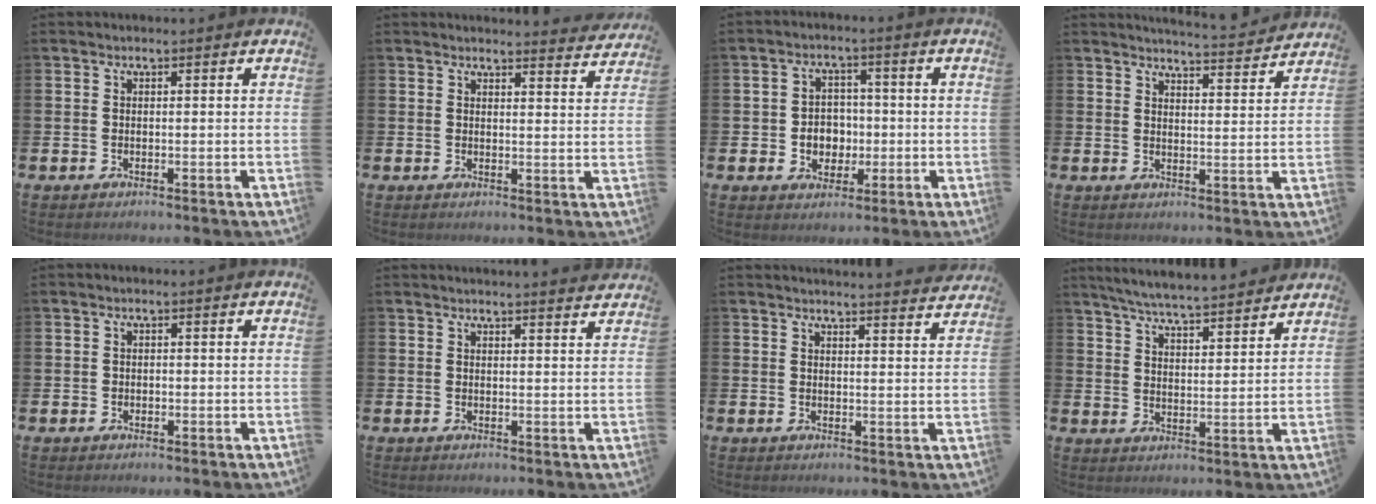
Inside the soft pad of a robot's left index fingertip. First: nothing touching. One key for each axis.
{"total": 3.0, "fx": 3.0, "fy": 0.1, "fz": -0.1, "tx": 0.016, "ty": -0.027, "tz": 0.050}
{"total": 4.1, "fx": -0.4, "fy": 3.8, "fz": 1.5, "tx": -0.022, "ty": 0.002, "tz": -0.017}
{"total": 4.8, "fx": 4.8, "fy": -0.2, "fz": 0.5, "tx": -0.009, "ty": -0.036, "tz": 0.081}
{"total": 0.7, "fx": -0.1, "fy": 0.7, "fz": 0.2, "tx": -0.002, "ty": 0.005, "tz": -0.005}
{"total": 2.1, "fx": 2.1, "fy": -0.2, "fz": -0.1, "tx": 0.012, "ty": -0.018, "tz": 0.036}
{"total": 3.3, "fx": 3.2, "fy": -0.3, "fz": 0.0, "tx": 0.008, "ty": -0.026, "tz": 0.056}
{"total": 6.2, "fx": 6.0, "fy": -0.1, "fz": 1.2, "tx": -0.044, "ty": -0.041, "tz": 0.106}